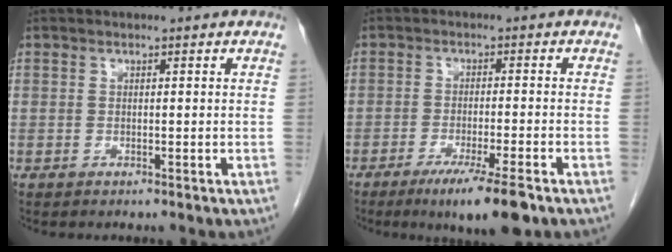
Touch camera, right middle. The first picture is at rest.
{"total": 8.3, "force": [-5.4, 0.1, 6.3], "torque": [-0.098, -0.020, -0.085]}